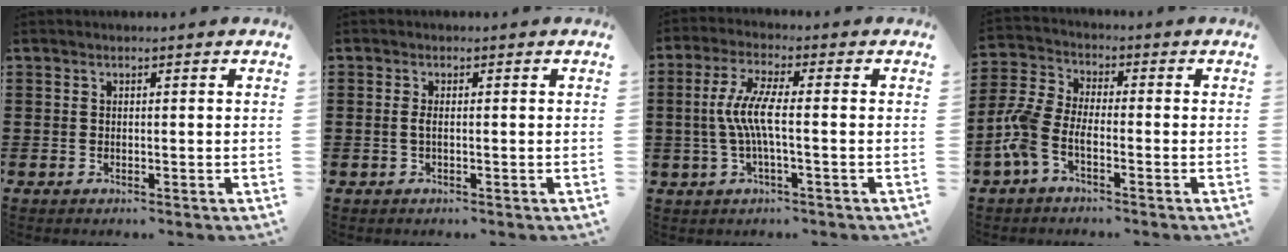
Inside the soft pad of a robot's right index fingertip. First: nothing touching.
{"total": 1.3, "force": [-0.3, 0.3, 1.2], "torque": [-0.032, -0.004, -0.008]}
{"total": 6.4, "force": [-0.8, 0.7, 6.3], "torque": [-0.143, -0.013, -0.026]}
{"total": 5.7, "force": [-3.4, 2.2, 4.1], "torque": [-0.122, -0.013, -0.075]}